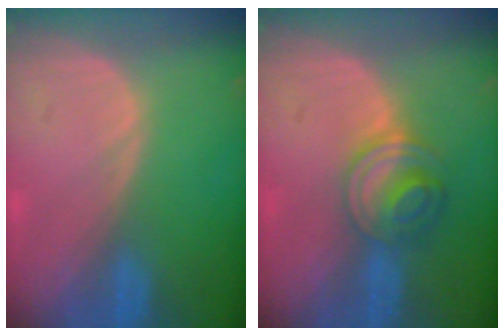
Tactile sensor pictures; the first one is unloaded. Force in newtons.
{"total": 6.0, "press": 5.4, "slide": 2.6}